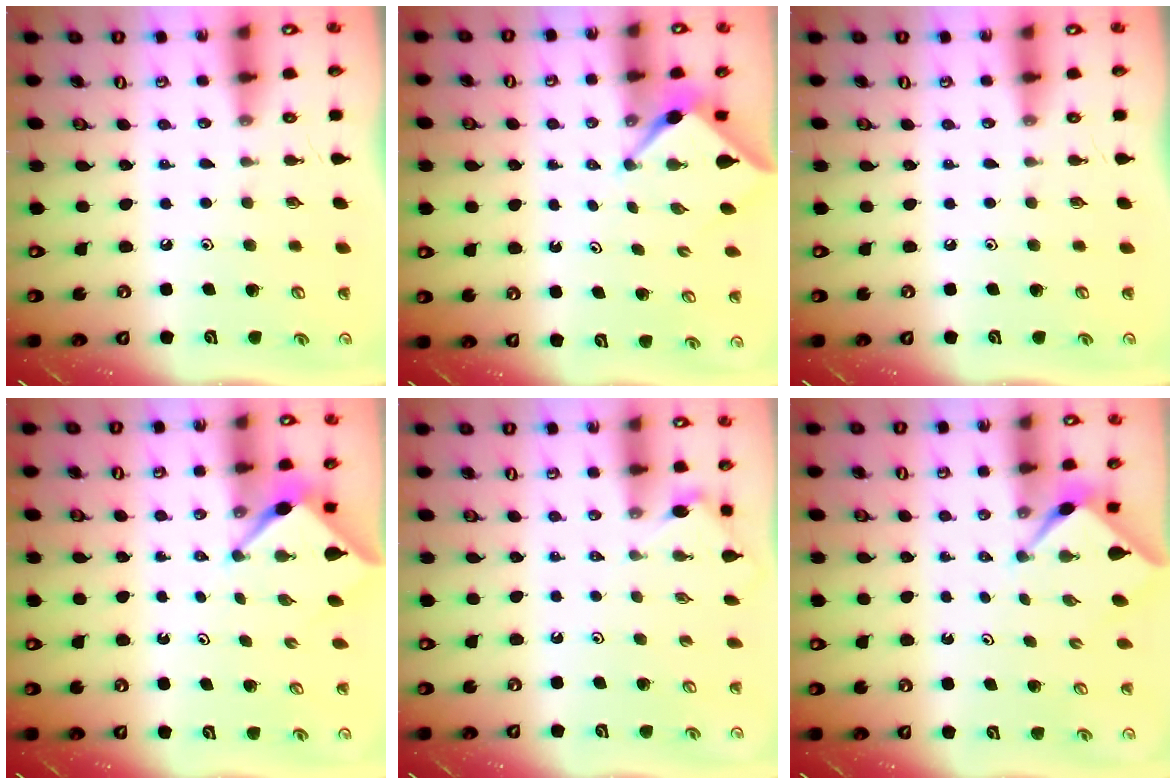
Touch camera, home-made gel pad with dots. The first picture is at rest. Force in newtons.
{"total": 3.2, "press": 3.2, "slide": 0.4}
{"total": 0.0}
{"total": 3.8, "press": 3.8, "slide": 0.3}
{"total": 1.1, "press": 1.1, "slide": 0.3}
{"total": 2.4, "press": 2.4, "slide": 0.1}